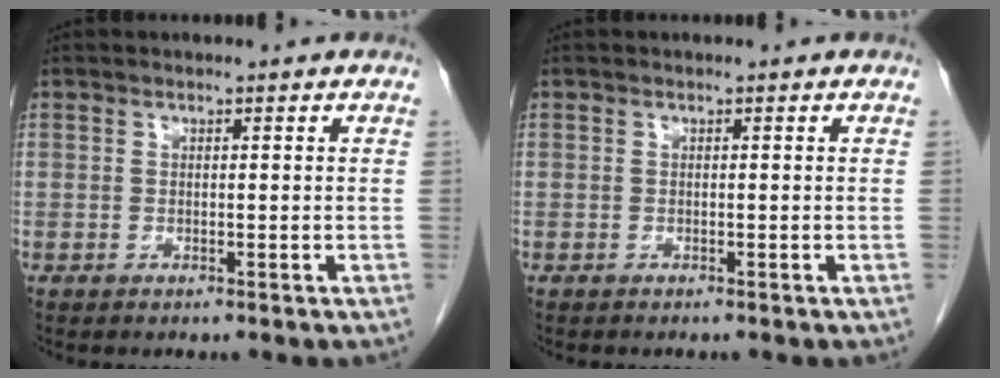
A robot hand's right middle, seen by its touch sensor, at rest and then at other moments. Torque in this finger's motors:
{"motor_torque": [-0.04, -0.11, -0.09, -0.01]}